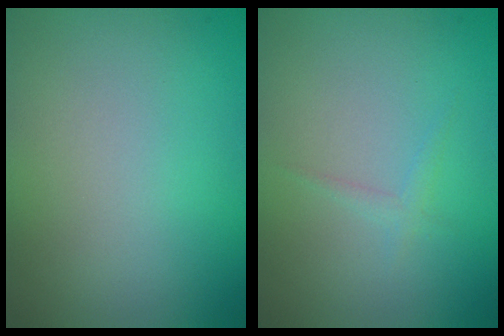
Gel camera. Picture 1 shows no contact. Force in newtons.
{"total": 0.8, "press": 0.8, "slide": 0.1}